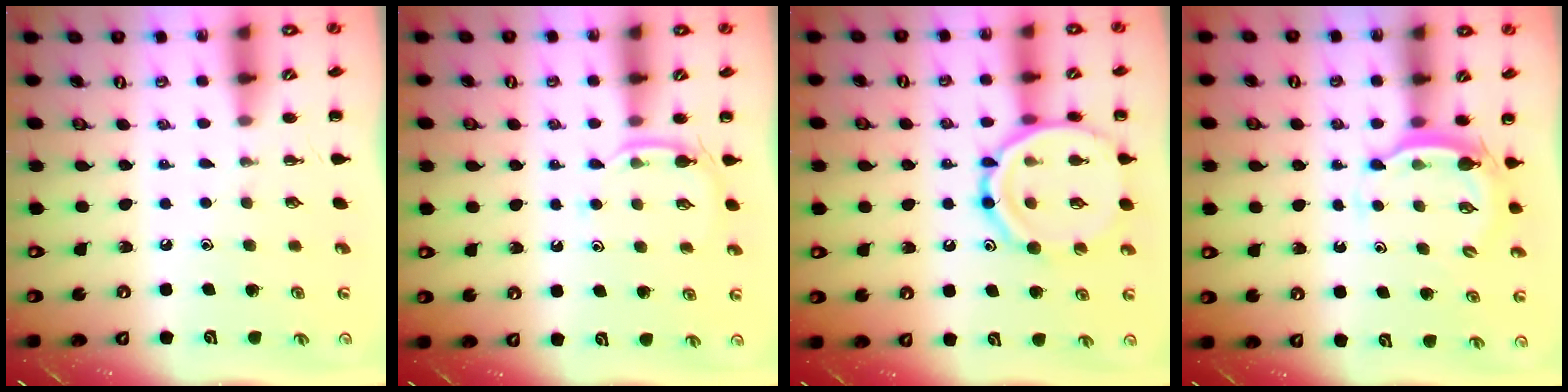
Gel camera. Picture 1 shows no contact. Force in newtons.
{"total": 5.3, "press": 5.1, "slide": 1.5}
{"total": 17.6, "press": 17.4, "slide": 2.0}
{"total": 5.0, "press": 5.0, "slide": 0.3}